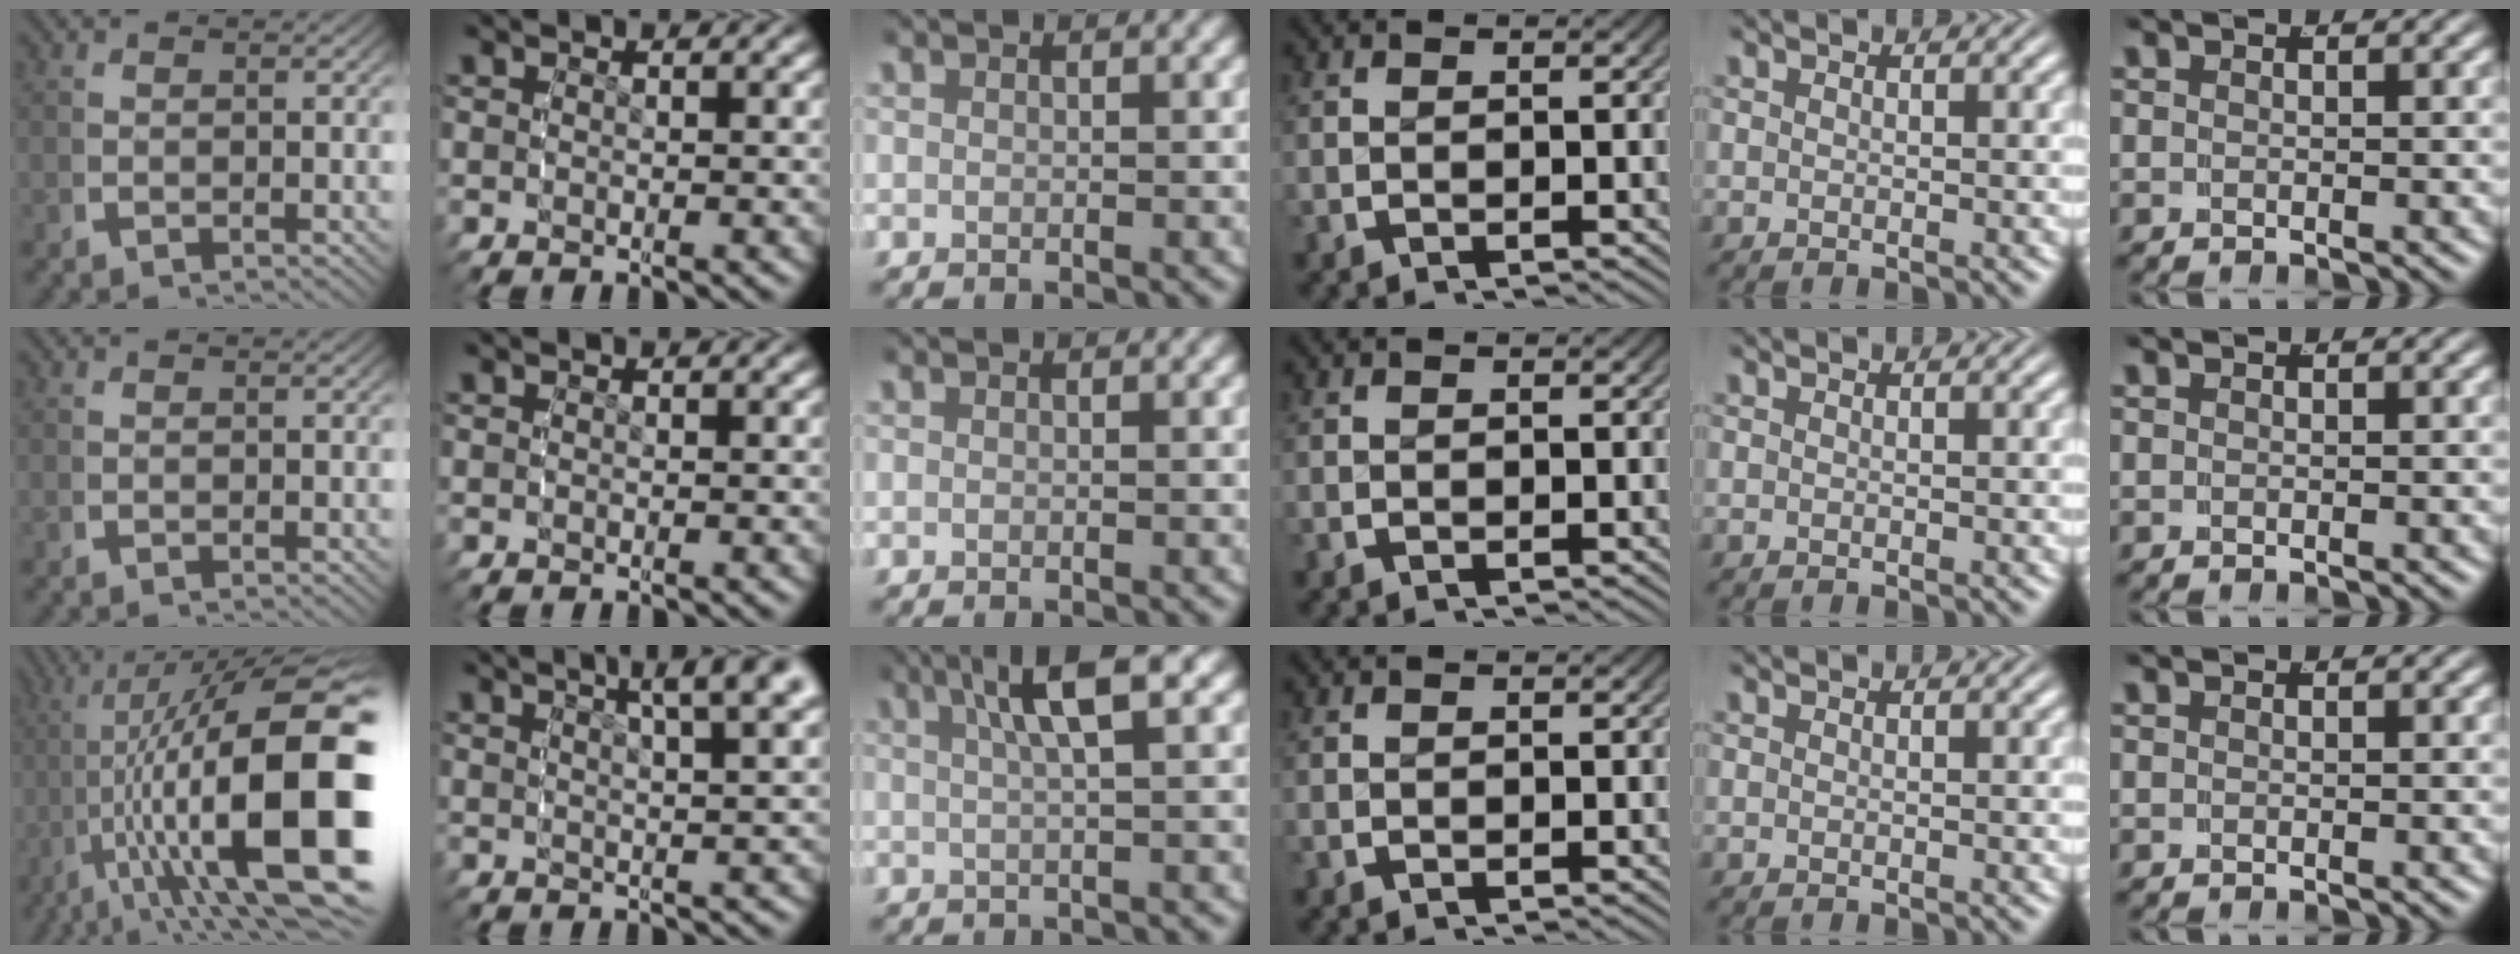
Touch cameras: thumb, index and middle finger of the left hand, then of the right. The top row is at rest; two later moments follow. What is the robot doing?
{"motion": "grasp_and_lifting", "object": "dispenser bottle"}